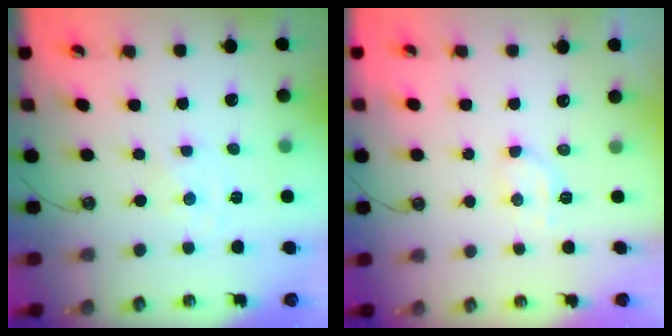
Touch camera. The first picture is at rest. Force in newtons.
{"total": 4.3, "press": 4.2, "slide": 0.8}